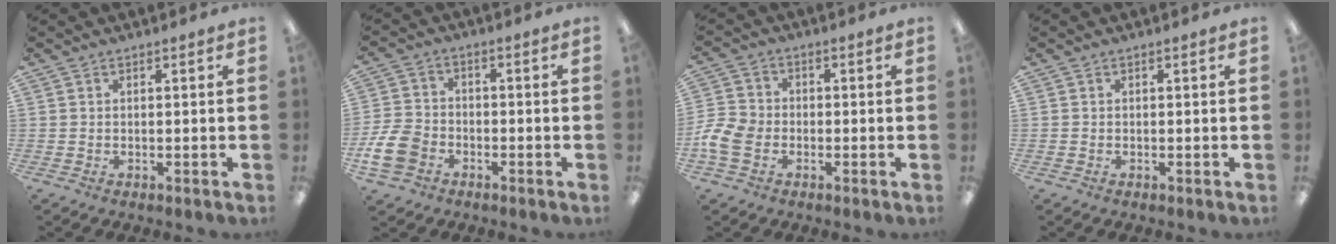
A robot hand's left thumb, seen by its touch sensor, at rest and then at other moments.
{"total": 8.4, "force": [-3.8, 6.1, 4.4], "torque": [-0.105, 0.019, -0.069]}
{"total": 7.0, "force": [-2.4, 5.4, 3.7], "torque": [-0.085, 0.013, -0.043]}
{"total": 0.0}